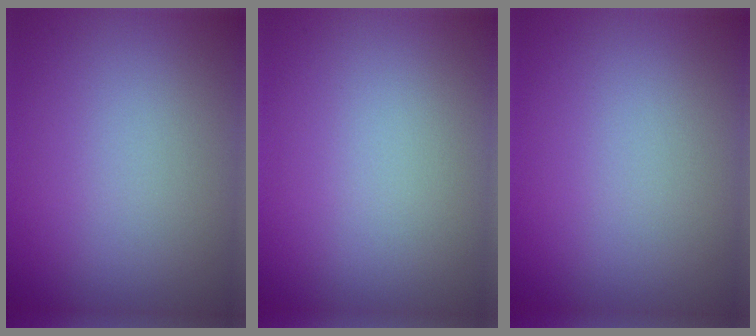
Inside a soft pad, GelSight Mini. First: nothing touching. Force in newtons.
{"total": 0.0}
{"total": 0.0}